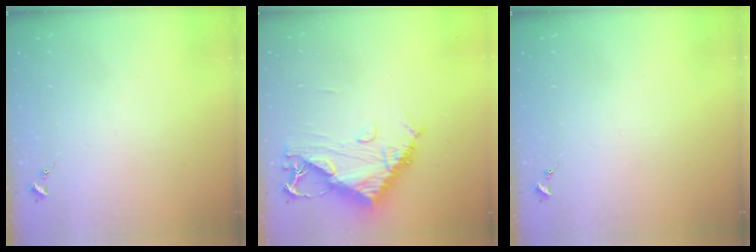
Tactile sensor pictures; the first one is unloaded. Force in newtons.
{"total": 13.4, "press": 13.3, "slide": 1.5}
{"total": 0.0}